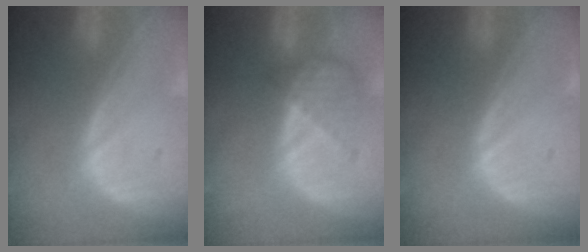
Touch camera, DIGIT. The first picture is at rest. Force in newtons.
{"total": 4.6, "press": 4.2, "slide": 1.8}
{"total": 0.0}